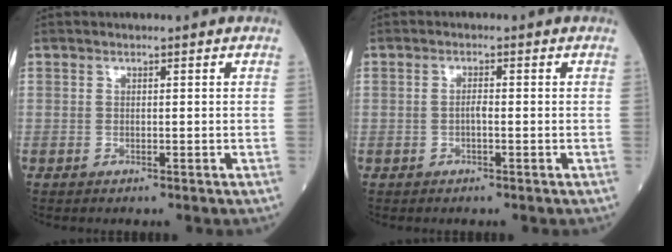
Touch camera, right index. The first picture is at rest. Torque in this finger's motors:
{"motor_torque": [0.02, -0.02, -0.04, 0.00]}